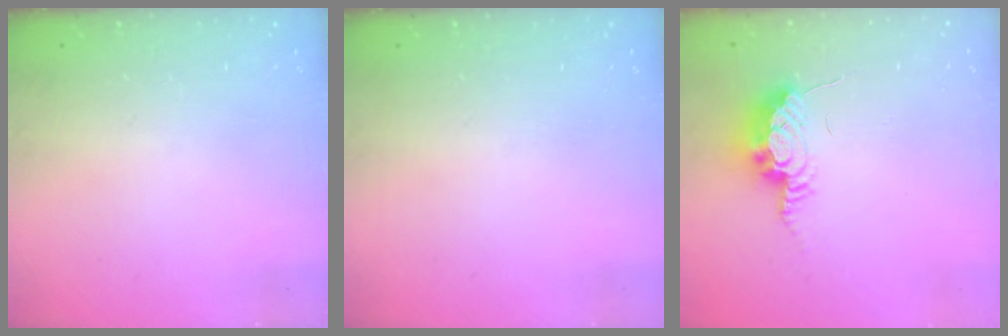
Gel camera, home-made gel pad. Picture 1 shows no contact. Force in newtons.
{"total": 0.0}
{"total": 8.7, "press": 8.7, "slide": 0.8}